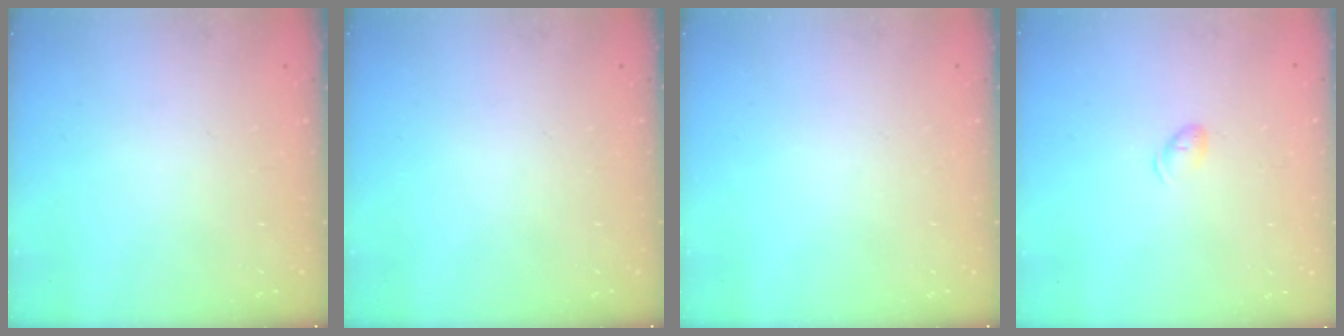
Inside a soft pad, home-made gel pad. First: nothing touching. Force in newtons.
{"total": 0.0}
{"total": 0.0}
{"total": 5.1, "press": 5.0, "slide": 1.0}